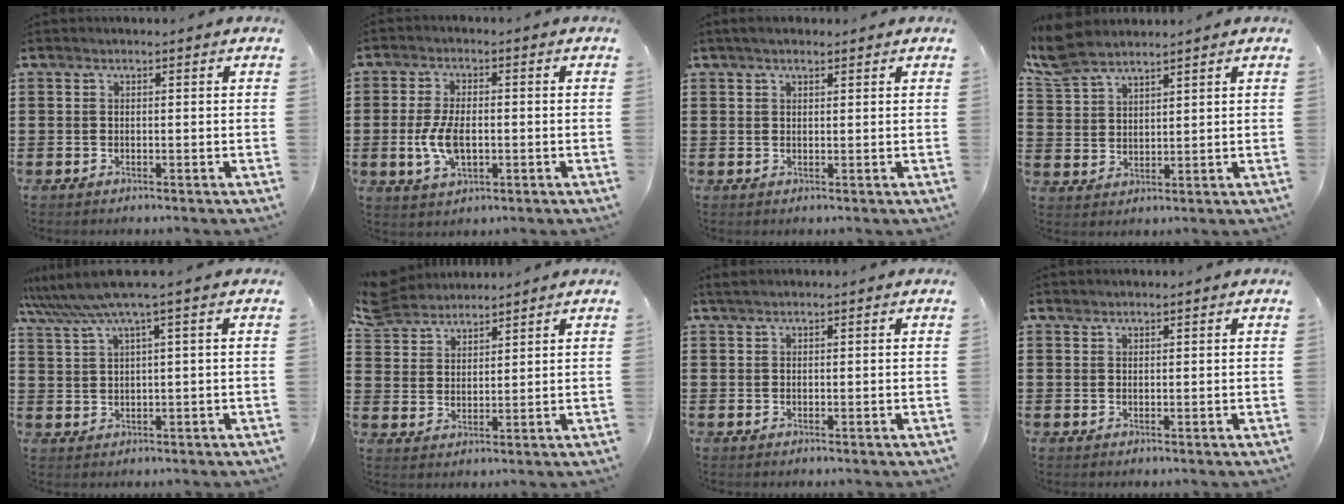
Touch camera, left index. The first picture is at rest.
{"total": 6.4, "force": [-1.0, 3.1, 5.5], "torque": [-0.123, -0.005, -0.022]}
{"total": 1.6, "force": [1.2, 0.5, 0.8], "torque": [-0.018, 0.005, 0.022]}
{"total": 6.3, "force": [5.4, 1.9, 2.7], "torque": [-0.072, -0.006, 0.102]}
{"total": 4.9, "force": [2.7, -0.5, 4.1], "torque": [-0.094, -0.014, 0.042]}
{"total": 5.5, "force": [5.1, 1.9, 0.8], "torque": [-0.039, -0.013, 0.096]}
{"total": 0.8, "force": [0.4, 0.1, 0.7], "torque": [-0.013, 0.001, 0.007]}
{"total": 0.7, "force": [0.7, 0.1, 0.0], "torque": [-0.002, -0.001, 0.015]}